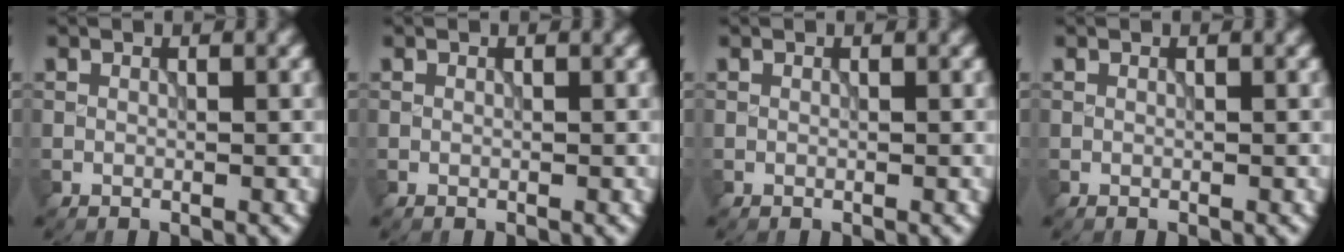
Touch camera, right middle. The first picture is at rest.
{"total": 0.0}
{"total": 0.0}
{"total": 0.0}